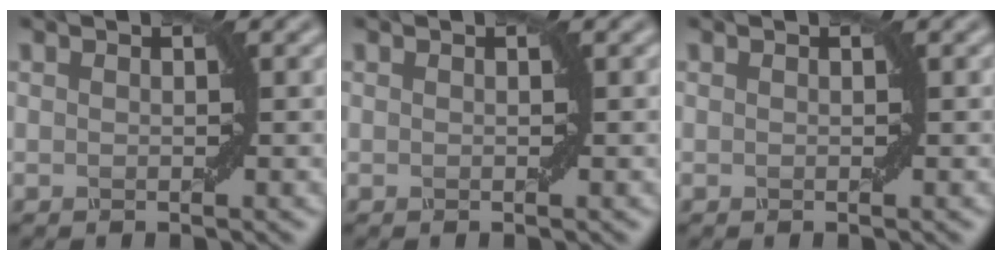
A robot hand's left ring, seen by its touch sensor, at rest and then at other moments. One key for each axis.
{"total": 0.0}
{"total": 0.0}